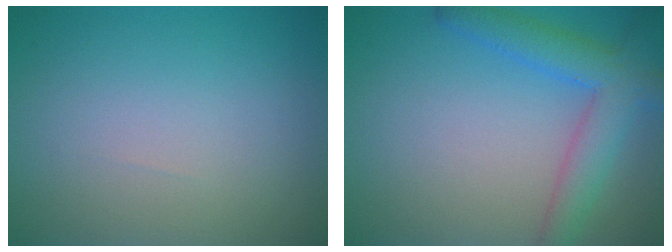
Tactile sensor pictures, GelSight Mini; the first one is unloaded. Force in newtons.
{"total": 5.1, "press": 5.0, "slide": 0.3}